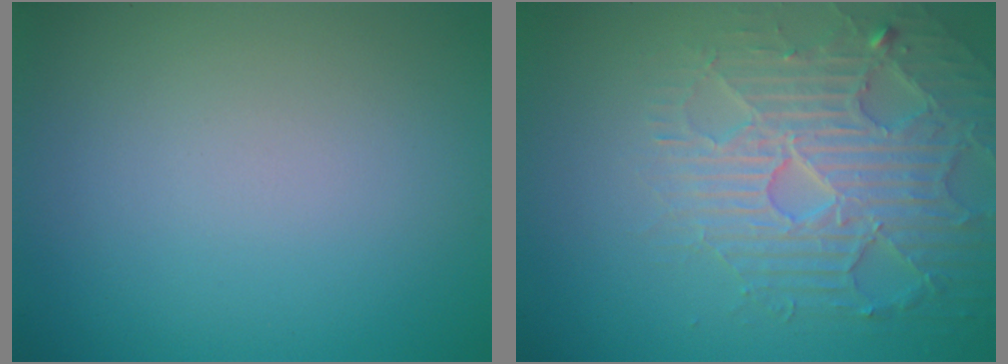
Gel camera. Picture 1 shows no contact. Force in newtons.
{"total": 4.7, "press": 4.6, "slide": 0.9}